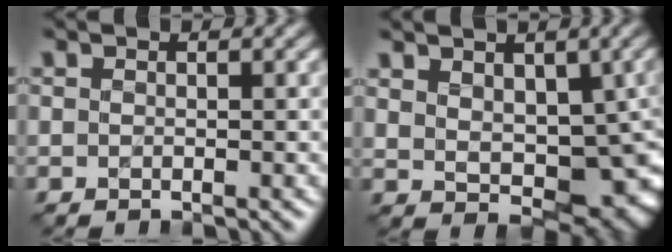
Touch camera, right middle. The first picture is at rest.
{"total": 7.3, "force": [1.3, 4.5, 5.6], "torque": [-0.092, -0.016, 0.036]}